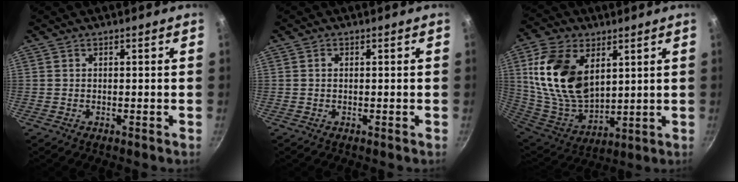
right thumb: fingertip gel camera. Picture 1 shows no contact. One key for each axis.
{"total": 0.7, "fx": 0.1, "fy": 0.5, "fz": 0.4, "tx": -0.006, "ty": 0.004, "tz": 0.001}
{"total": 19.9, "fx": 6.1, "fy": 12.4, "fz": 14.3, "tx": -0.252, "ty": -0.033, "tz": 0.130}